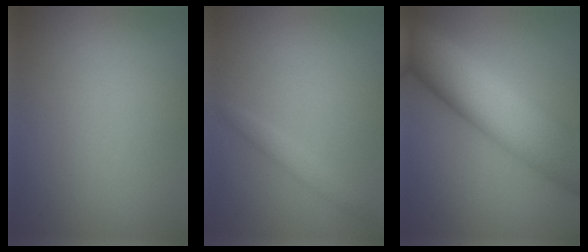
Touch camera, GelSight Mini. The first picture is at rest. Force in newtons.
{"total": 1.3, "press": 1.3, "slide": 0.1}
{"total": 11.3, "press": 11.3, "slide": 0.3}